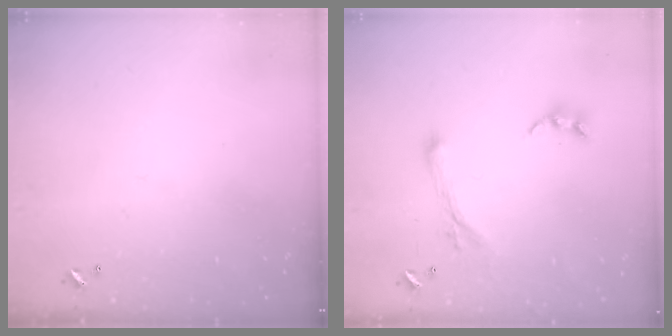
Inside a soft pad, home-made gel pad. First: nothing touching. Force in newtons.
{"total": 1.1, "press": 0.6, "slide": 0.9}